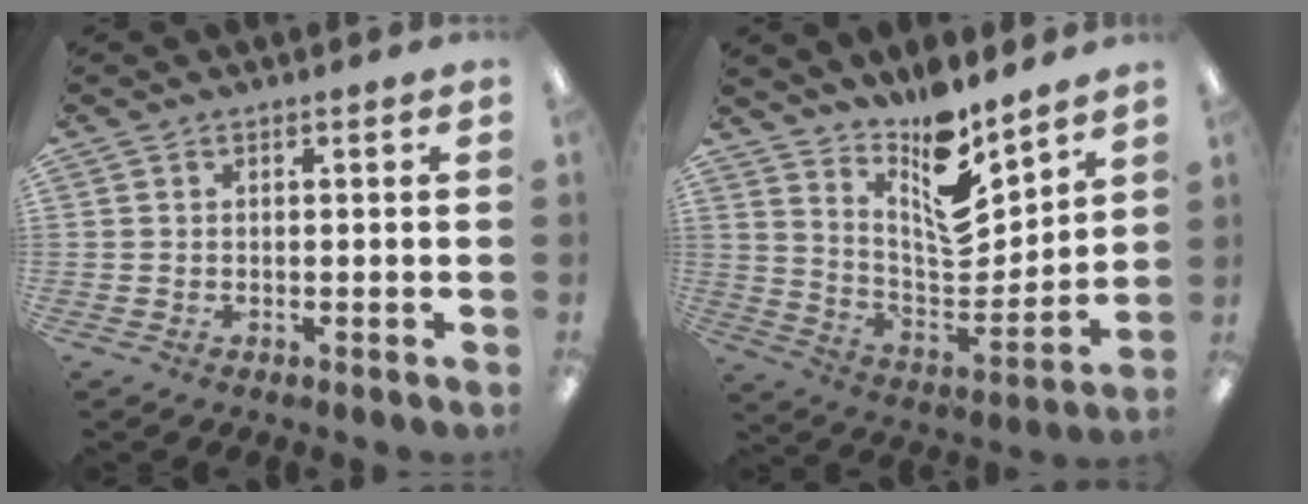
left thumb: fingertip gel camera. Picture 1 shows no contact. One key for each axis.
{"total": 13.9, "fx": 10.6, "fy": 4.6, "fz": 7.6, "tx": -0.117, "ty": -0.102, "tz": 0.185}